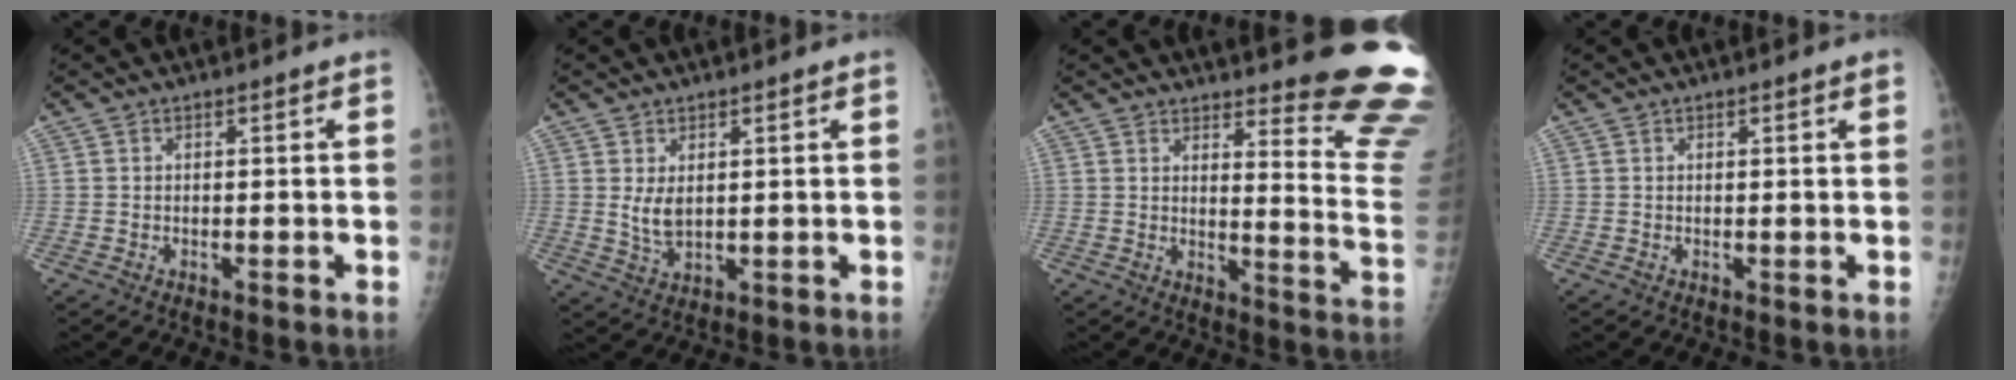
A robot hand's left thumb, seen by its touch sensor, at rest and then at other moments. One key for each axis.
{"total": 4.0, "fx": 1.1, "fy": 2.1, "fz": 3.2, "tx": -0.051, "ty": -0.016, "tz": 0.028}
{"total": 16.5, "fx": 14.8, "fy": 1.2, "fz": 7.2, "tx": -0.066, "ty": -0.178, "tz": 0.164}
{"total": 1.3, "fx": 0.6, "fy": 0.2, "fz": 1.1, "tx": -0.018, "ty": 0.000, "tz": 0.008}